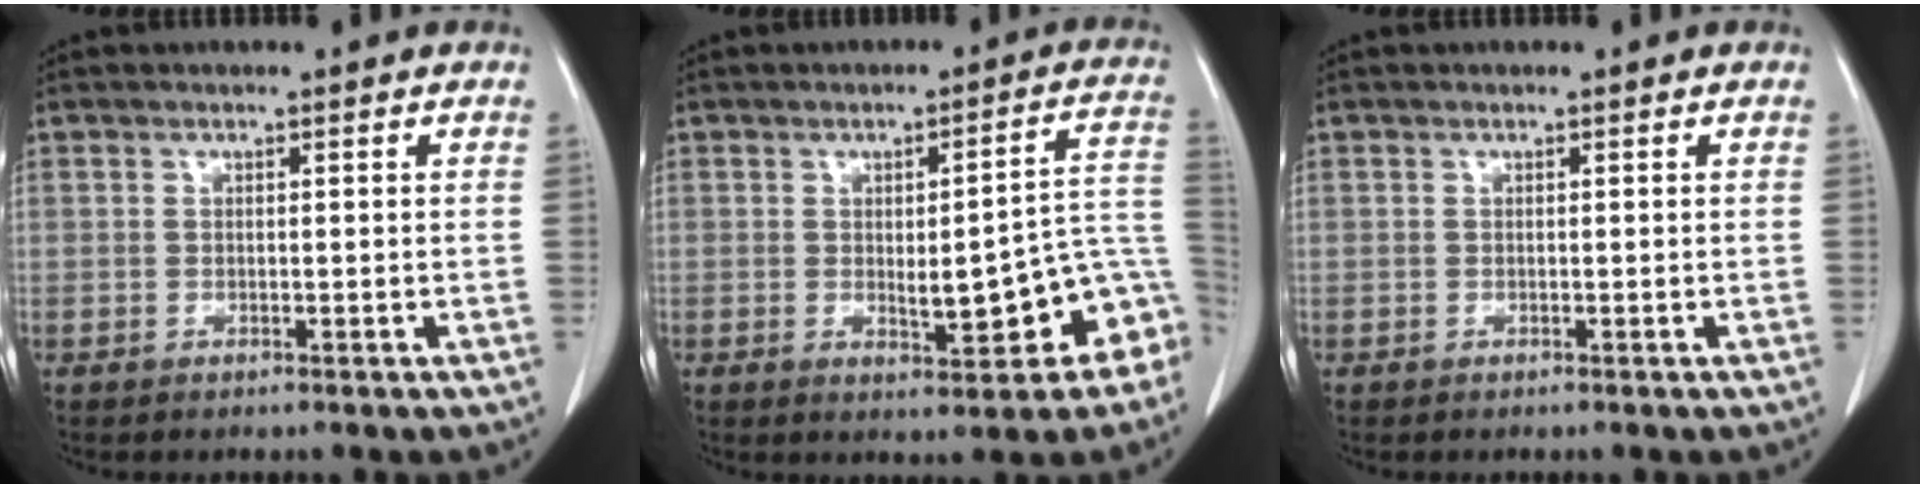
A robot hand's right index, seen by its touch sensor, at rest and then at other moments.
{"total": 11.0, "force": [-3.2, 2.5, 10.2], "torque": [-0.112, 0.025, -0.033]}
{"total": 0.0}